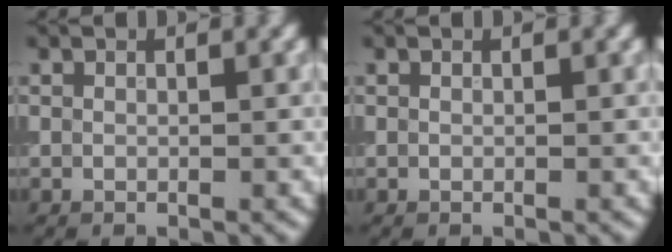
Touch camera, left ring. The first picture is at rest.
{"total": 0.0}